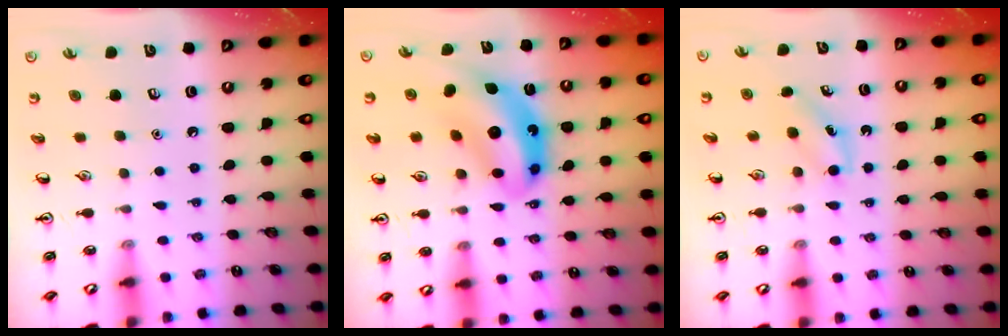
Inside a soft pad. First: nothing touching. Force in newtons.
{"total": 11.5, "press": 10.8, "slide": 3.7}
{"total": 4.1, "press": 3.8, "slide": 1.6}